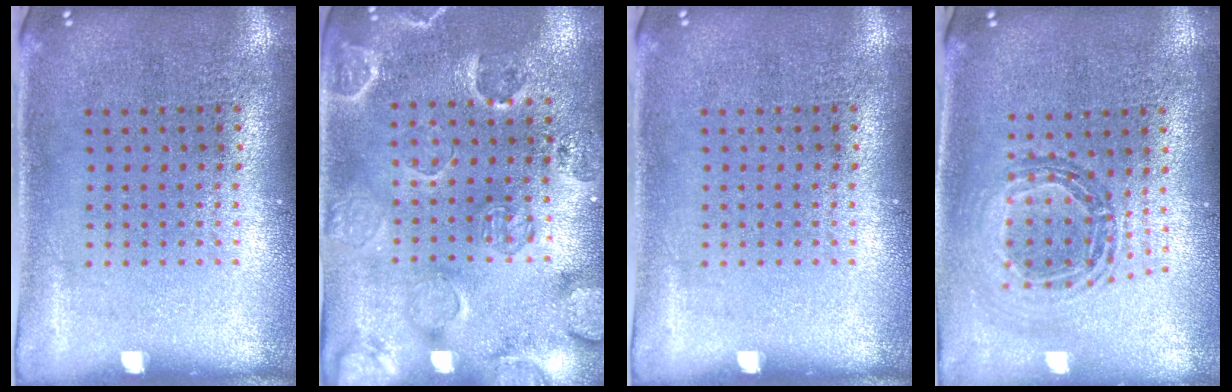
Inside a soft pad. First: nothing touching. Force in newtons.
{"total": 2.4, "press": 2.0, "slide": 1.4}
{"total": 0.0}
{"total": 0.9, "press": 0.9, "slide": 0.0}